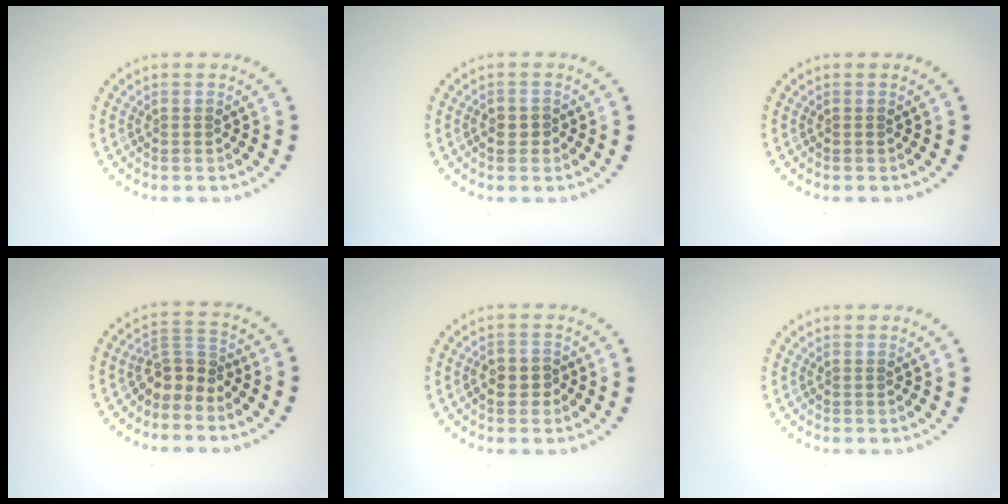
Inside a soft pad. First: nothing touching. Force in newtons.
{"total": 0.9, "press": 0.8, "slide": 0.2}
{"total": 0.0}
{"total": 2.8, "press": 2.2, "slide": 1.7}
{"total": 1.7, "press": 1.5, "slide": 0.6}
{"total": 0.0}